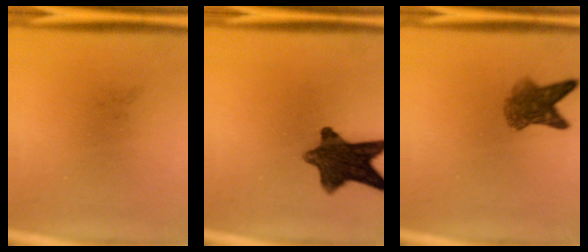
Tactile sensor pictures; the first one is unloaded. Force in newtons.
{"total": 11.0}
{"total": 5.3}